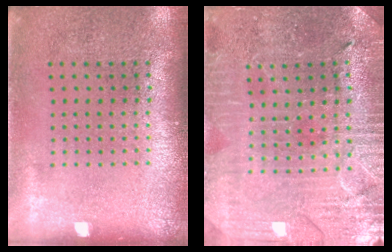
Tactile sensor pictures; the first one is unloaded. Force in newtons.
{"total": 1.8, "press": 1.8, "slide": 0.4}